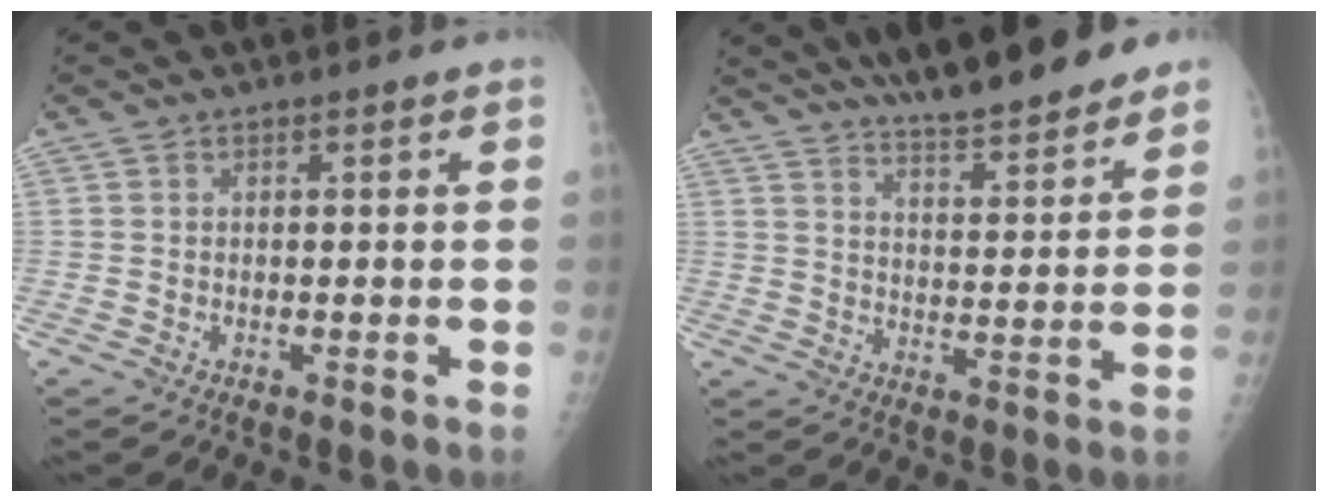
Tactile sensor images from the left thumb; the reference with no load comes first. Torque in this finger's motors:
{"motor_torque": [2.14, -0.25, 1.29, -1.20, 0.08]}